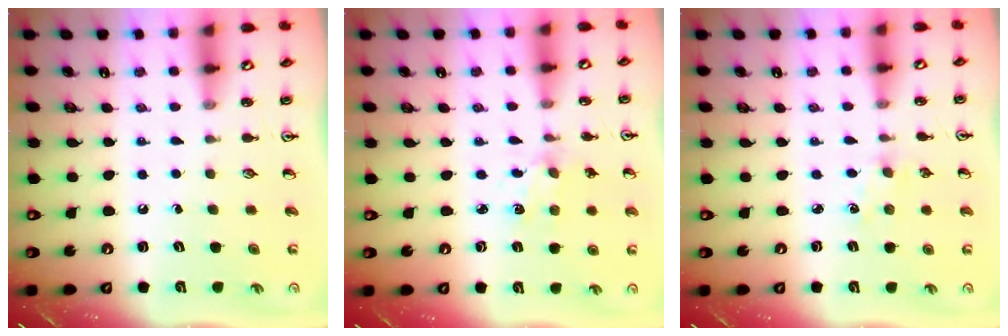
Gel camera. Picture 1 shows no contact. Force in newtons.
{"total": 1.9, "press": 1.9, "slide": 0.4}
{"total": 1.4, "press": 1.3, "slide": 0.3}